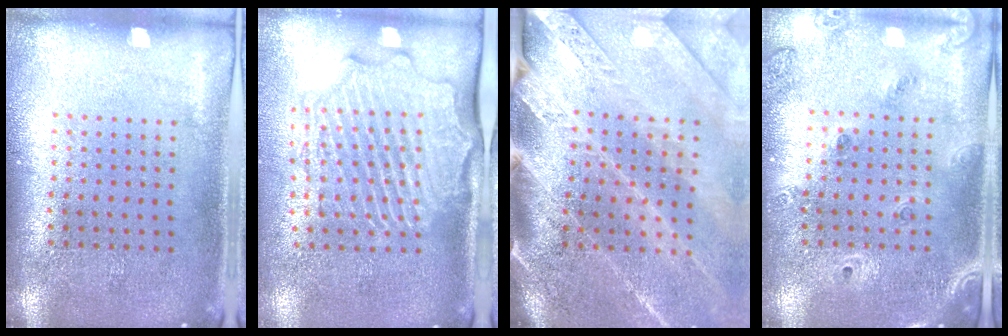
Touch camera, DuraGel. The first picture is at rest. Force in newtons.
{"total": 2.6, "press": 2.3, "slide": 1.3}
{"total": 3.6, "press": 3.0, "slide": 2.0}
{"total": 1.5, "press": 1.4, "slide": 0.7}